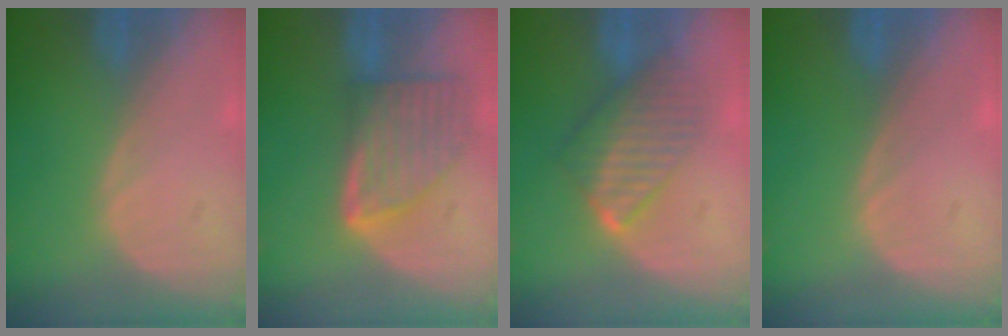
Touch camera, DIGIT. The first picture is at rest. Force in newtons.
{"total": 8.0, "press": 7.1, "slide": 3.6}
{"total": 6.4, "press": 6.4, "slide": 0.8}
{"total": 0.0}